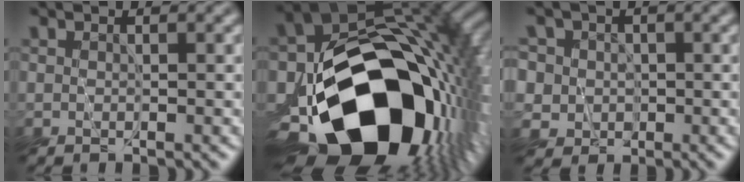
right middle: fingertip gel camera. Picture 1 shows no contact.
{"total": 19.0, "force": [-7.2, 12.4, 12.4], "torque": [-0.200, -0.032, -0.109]}
{"total": 5.9, "force": [1.2, 5.6, 1.4], "torque": [-0.043, 0.029, -0.001]}